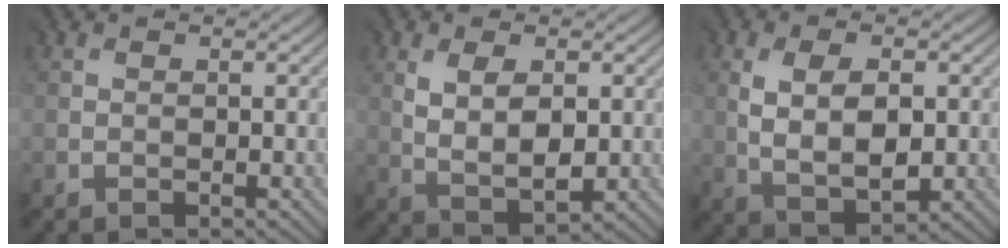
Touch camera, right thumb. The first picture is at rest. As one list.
[{"total": 5.6, "force": [1.2, 2.9, 4.6], "torque": [-0.093, -0.004, 0.028]}, {"total": 6.7, "force": [0.6, 3.8, 5.5], "torque": [-0.108, -0.005, 0.015]}]